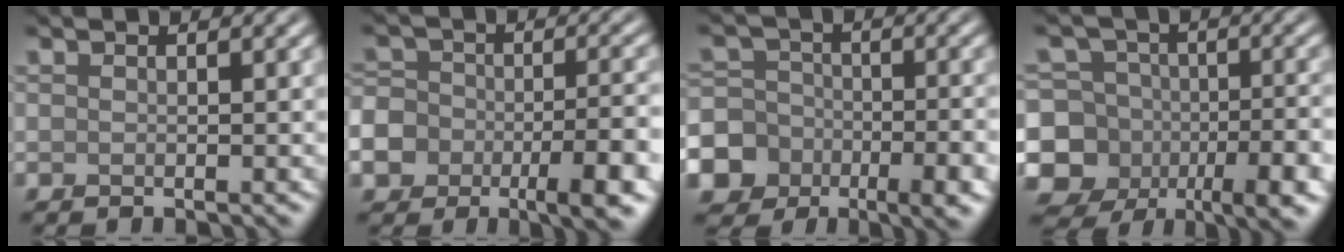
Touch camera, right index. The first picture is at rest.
{"total": 10.6, "force": [-5.8, 6.5, 6.0], "torque": [-0.091, -0.007, -0.100]}
{"total": 13.9, "force": [-7.3, 11.0, 4.4], "torque": [-0.084, -0.041, -0.137]}
{"total": 14.1, "force": [-5.0, 11.8, 6.0], "torque": [-0.115, -0.011, -0.098]}